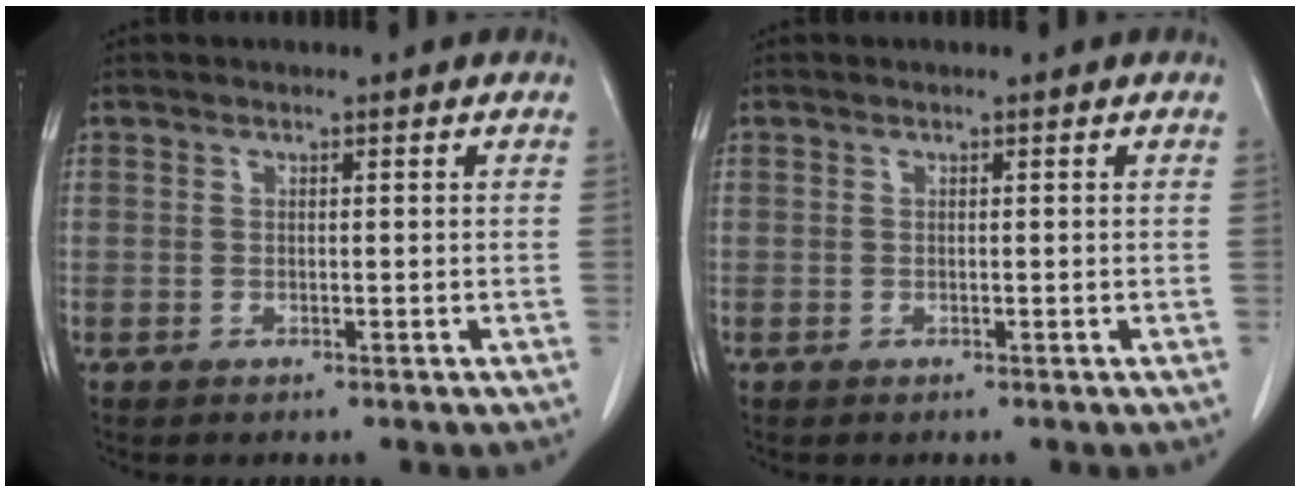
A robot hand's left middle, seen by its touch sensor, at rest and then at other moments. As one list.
[{"total": 0.0}]